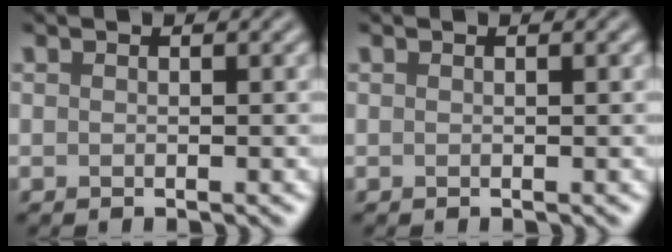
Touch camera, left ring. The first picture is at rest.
{"total": 0.0}